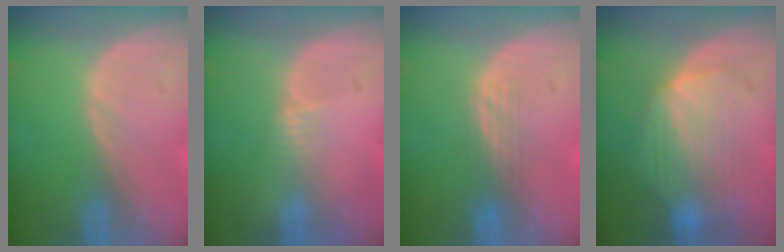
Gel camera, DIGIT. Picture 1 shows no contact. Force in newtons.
{"total": 1.4, "press": 1.1, "slide": 0.8}
{"total": 2.8, "press": 2.5, "slide": 1.3}
{"total": 7.9, "press": 7.5, "slide": 2.3}